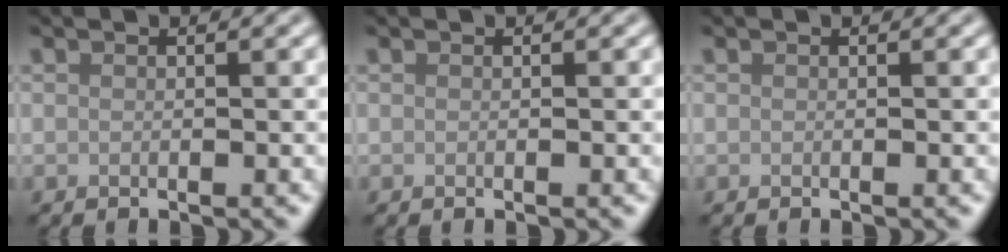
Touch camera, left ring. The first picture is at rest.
{"total": 0.0}
{"total": 0.0}